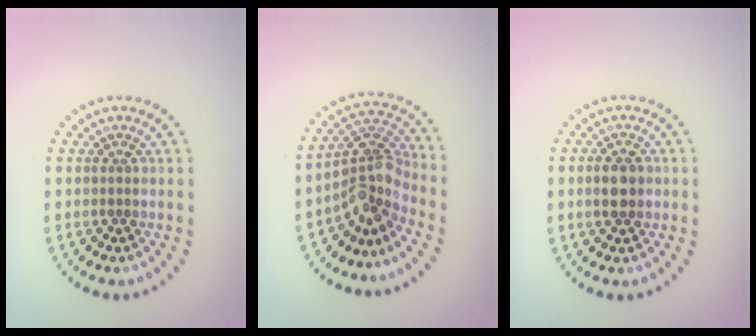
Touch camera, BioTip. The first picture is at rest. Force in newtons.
{"total": 4.0, "press": 3.1, "slide": 2.5}
{"total": 2.4, "press": 2.4, "slide": 0.2}